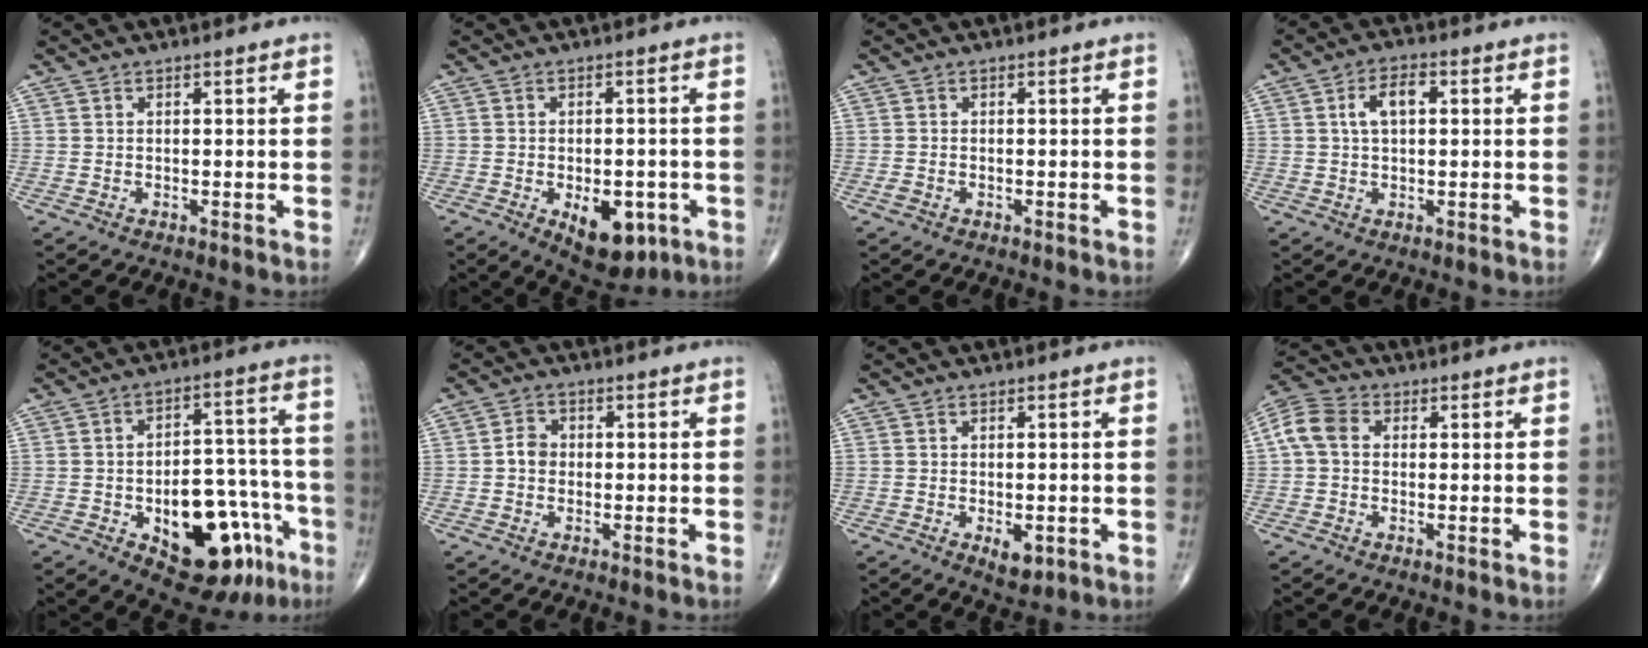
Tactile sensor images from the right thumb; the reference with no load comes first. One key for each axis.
{"total": 10.2, "fx": -3.9, "fy": 5.6, "fz": 7.6, "tx": -0.083, "ty": 0.005, "tz": -0.042}
{"total": 1.0, "fx": -0.5, "fy": 0.7, "fz": 0.5, "tx": -0.014, "ty": 0.002, "tz": -0.010}
{"total": 5.4, "fx": 1.1, "fy": 2.8, "fz": 4.4, "tx": -0.084, "ty": 0.013, "tz": 0.016}
{"total": 19.9, "fx": -8.2, "fy": 10.6, "fz": 14.7, "tx": -0.159, "ty": 0.058, "tz": -0.098}
{"total": 3.0, "fx": -0.3, "fy": 2.6, "fz": 1.6, "tx": -0.020, "ty": 0.011, "tz": -0.012}
{"total": 3.7, "fx": -1.1, "fy": 1.9, "fz": 2.9, "tx": -0.036, "ty": -0.005, "tz": -0.011}
{"total": 6.7, "fx": 0.7, "fy": 5.1, "fz": 4.4, "tx": -0.092, "ty": 0.023, "tz": 0.006}